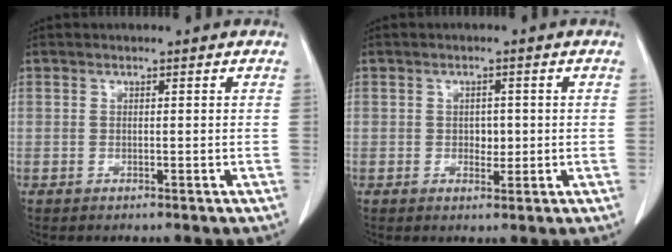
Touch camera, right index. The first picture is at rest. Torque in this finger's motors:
{"motor_torque": [-0.12, 0.18, 0.00, 0.00]}